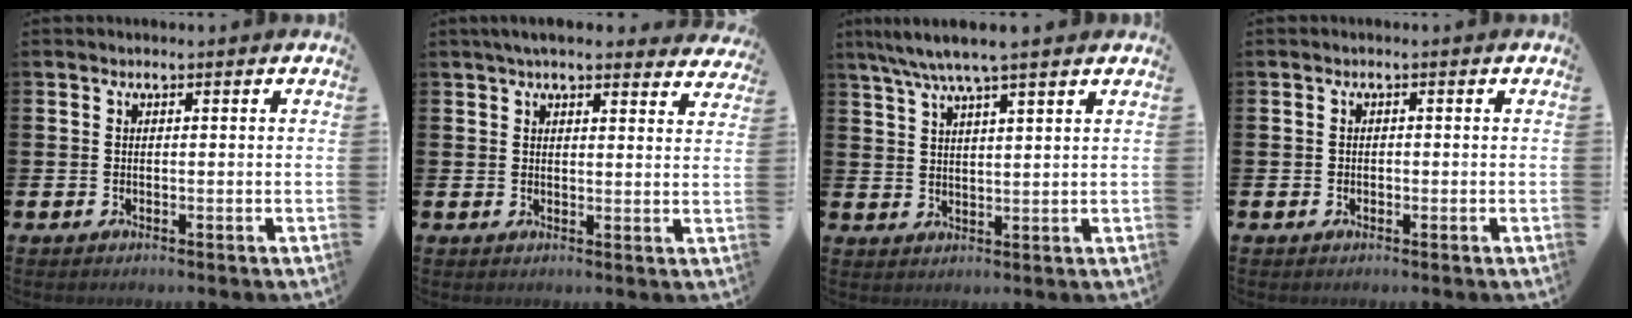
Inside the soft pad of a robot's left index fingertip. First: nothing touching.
{"total": 4.4, "force": [4.1, 0.8, 1.5], "torque": [-0.034, -0.011, 0.074]}
{"total": 5.8, "force": [5.1, 0.1, 2.8], "torque": [-0.071, -0.015, 0.091]}
{"total": 0.7, "force": [-0.3, 0.6, 0.2], "torque": [-0.013, 0.008, -0.005]}